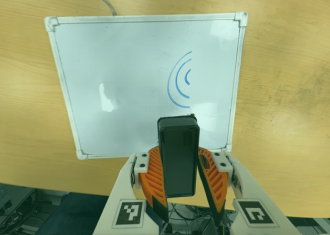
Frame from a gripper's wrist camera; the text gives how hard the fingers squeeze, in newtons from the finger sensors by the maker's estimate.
{"total": 7.9, "left": 9.2, "right": 6.7}